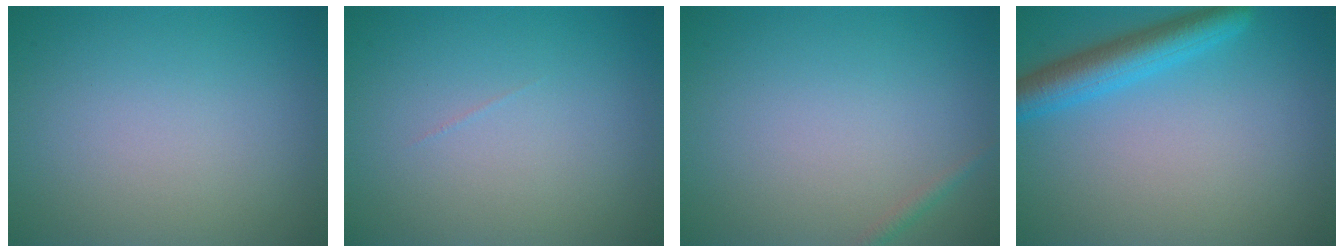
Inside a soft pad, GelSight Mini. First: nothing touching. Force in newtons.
{"total": 0.0}
{"total": 0.7, "press": 0.7, "slide": 0.0}
{"total": 4.3, "press": 4.3, "slide": 0.1}